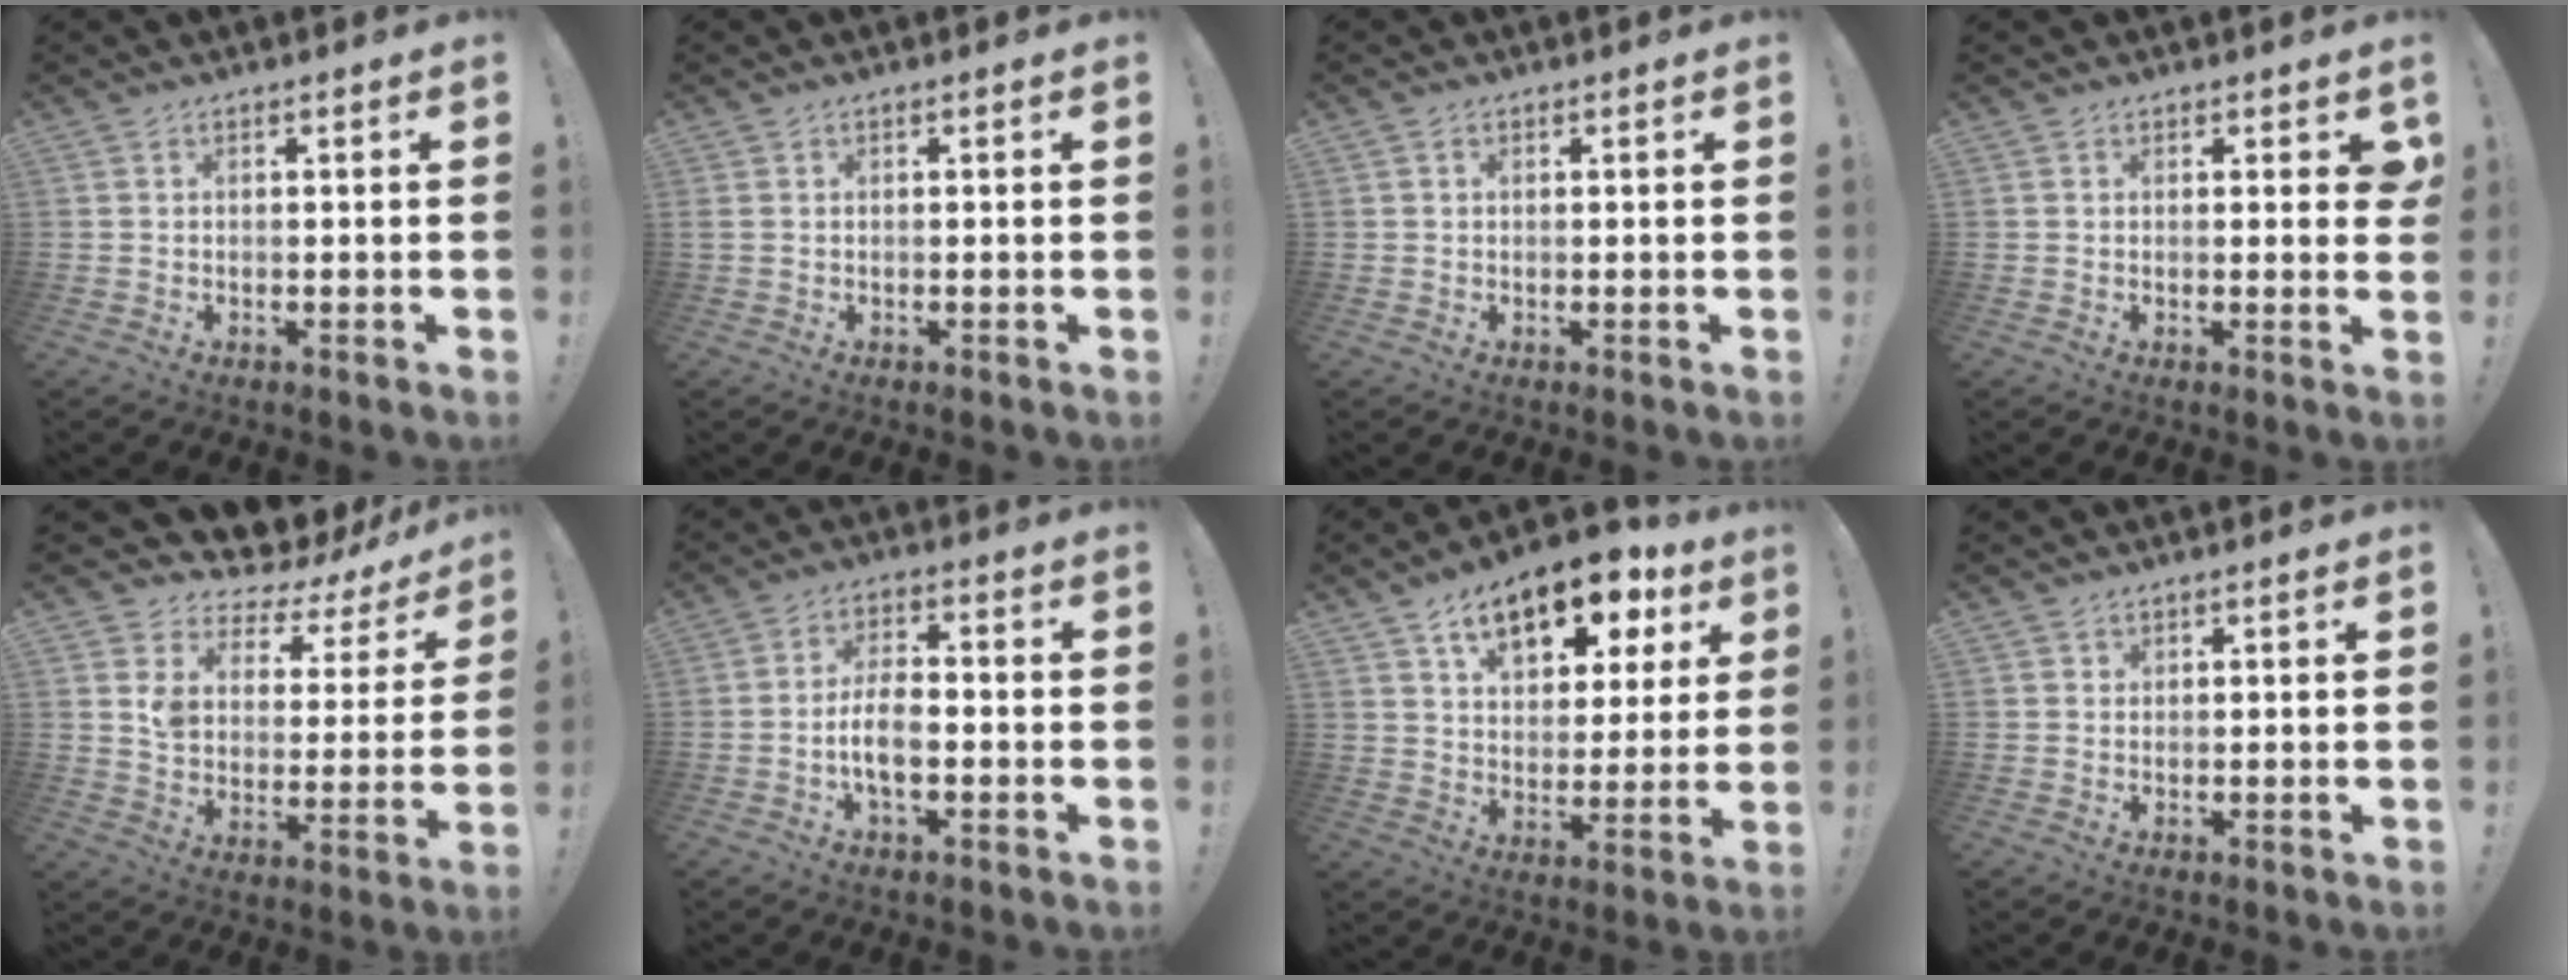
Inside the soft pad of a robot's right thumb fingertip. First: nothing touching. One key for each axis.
{"total": 0.6, "fx": 0.2, "fy": 0.3, "fz": 0.4, "tx": -0.013, "ty": 0.003, "tz": 0.005}
{"total": 0.5, "fx": 0.1, "fy": 0.5, "fz": 0.0, "tx": 0.002, "ty": 0.001, "tz": 0.002}
{"total": 2.1, "fx": 0.8, "fy": 1.4, "fz": 1.3, "tx": 0.000, "ty": -0.004, "tz": 0.013}
{"total": 7.2, "fx": 5.3, "fy": 3.6, "fz": 3.1, "tx": -0.061, "ty": -0.064, "tz": 0.087}
{"total": 7.9, "fx": -2.4, "fy": 3.5, "fz": 6.7, "tx": -0.133, "ty": 0.002, "tz": -0.048}
{"total": 16.3, "fx": 9.4, "fy": 8.4, "fz": 10.3, "tx": -0.148, "ty": -0.057, "tz": 0.158}
{"total": 1.0, "fx": 0.6, "fy": 0.7, "fz": 0.0, "tx": 0.003, "ty": -0.001, "tz": 0.012}